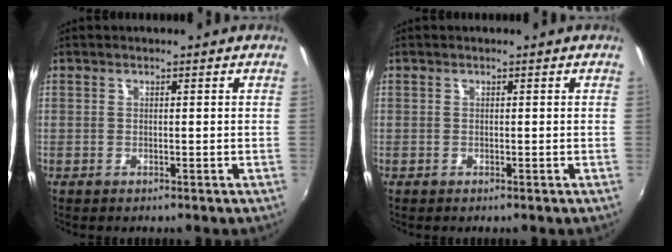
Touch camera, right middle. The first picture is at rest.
{"total": 0.0}